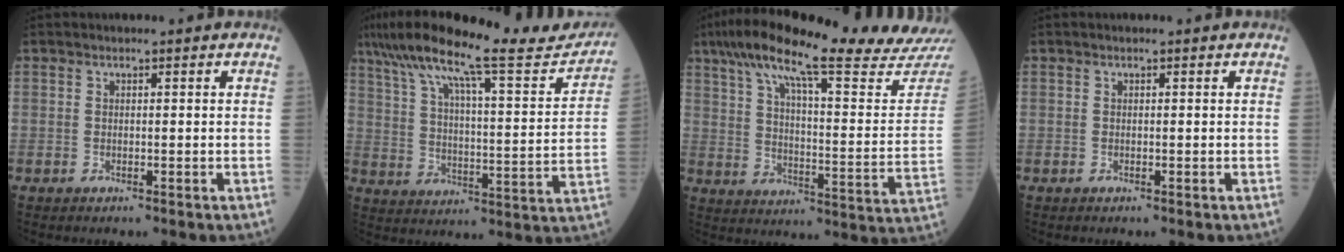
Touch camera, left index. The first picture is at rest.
{"total": 23.6, "force": [20.3, 2.5, 11.8], "torque": [-0.202, -0.001, 0.287]}
{"total": 28.8, "force": [24.7, 0.6, 14.8], "torque": [-0.243, -0.050, 0.328]}
{"total": 0.0}